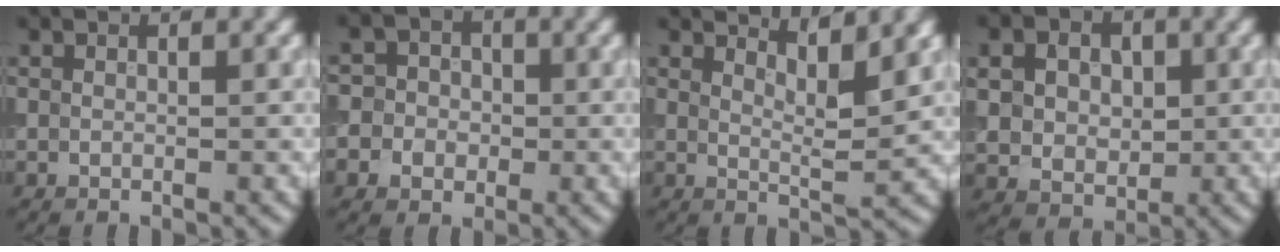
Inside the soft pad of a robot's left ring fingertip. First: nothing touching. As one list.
[{"total": 7.1, "force": [-1.6, 6.7, 1.8], "torque": [-0.025, 0.010, -0.060]}, {"total": 3.9, "force": [3.0, 0.6, 2.4], "torque": [-0.032, -0.002, 0.045]}, {"total": 7.4, "force": [1.6, 5.9, 4.2], "torque": [-0.087, 0.020, 0.018]}]